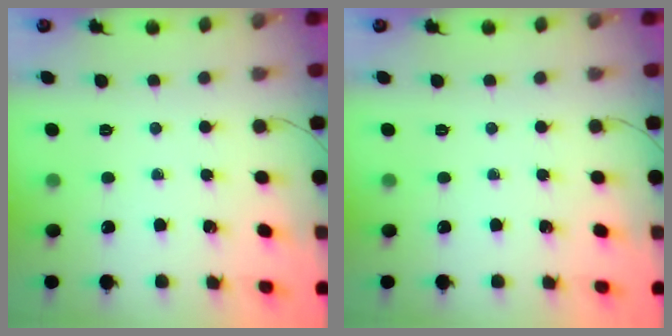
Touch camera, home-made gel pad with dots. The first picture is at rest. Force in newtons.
{"total": 0.0}